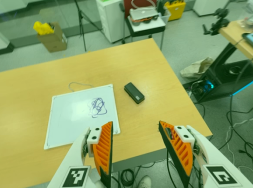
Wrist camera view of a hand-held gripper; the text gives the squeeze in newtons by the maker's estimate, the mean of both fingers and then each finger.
{"total": 0.0}